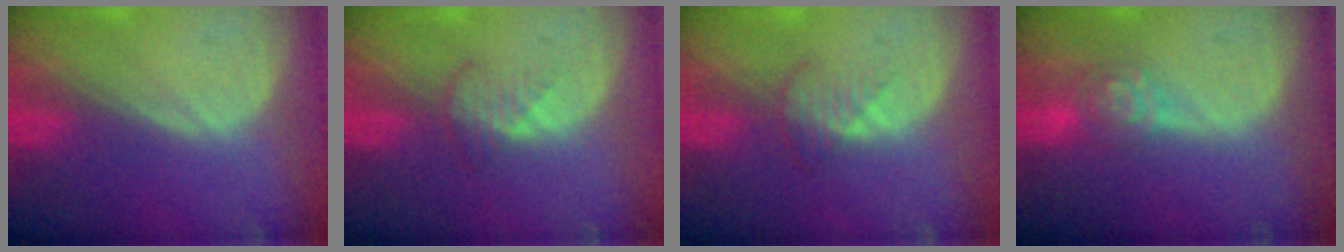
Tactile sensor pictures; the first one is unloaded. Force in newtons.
{"total": 2.7, "press": 2.6, "slide": 0.6}
{"total": 2.8, "press": 2.7, "slide": 0.8}
{"total": 4.6, "press": 4.0, "slide": 2.3}